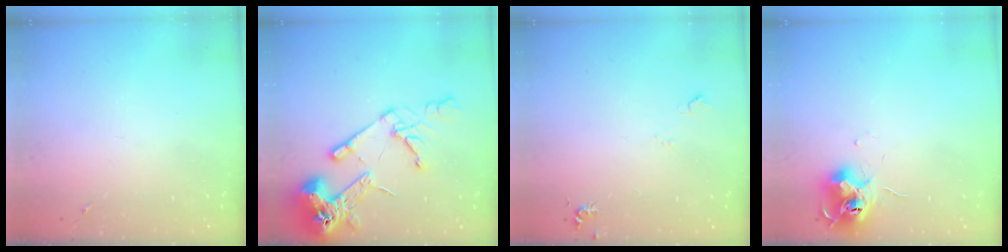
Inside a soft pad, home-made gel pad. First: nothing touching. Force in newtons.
{"total": 16.6, "press": 16.5, "slide": 2.0}
{"total": 5.5, "press": 5.5, "slide": 0.7}
{"total": 12.3, "press": 12.3, "slide": 0.8}